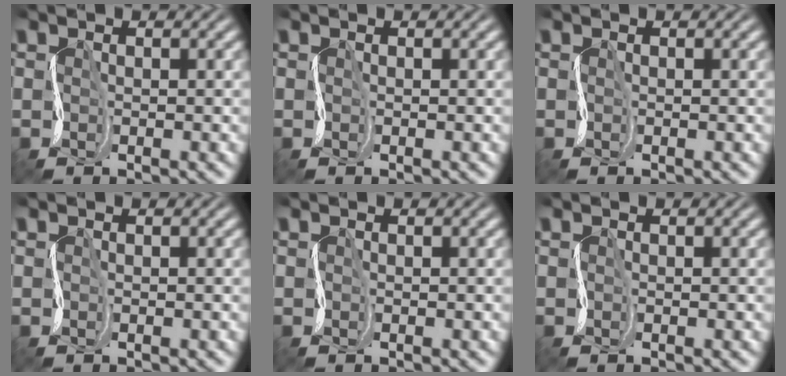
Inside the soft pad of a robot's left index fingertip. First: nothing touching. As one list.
[{"total": 0.0}, {"total": 0.0}, {"total": 0.0}, {"total": 0.0}, {"total": 0.0}]